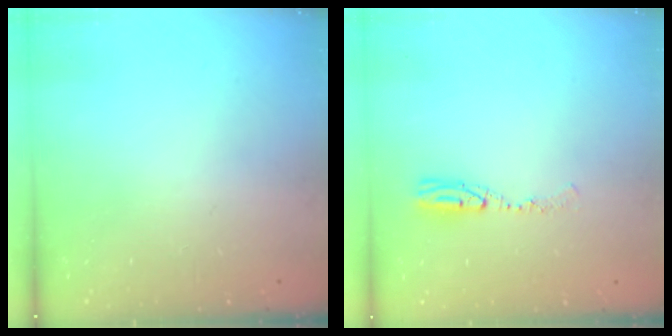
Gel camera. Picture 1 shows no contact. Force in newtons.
{"total": 6.3, "press": 6.0, "slide": 1.7}